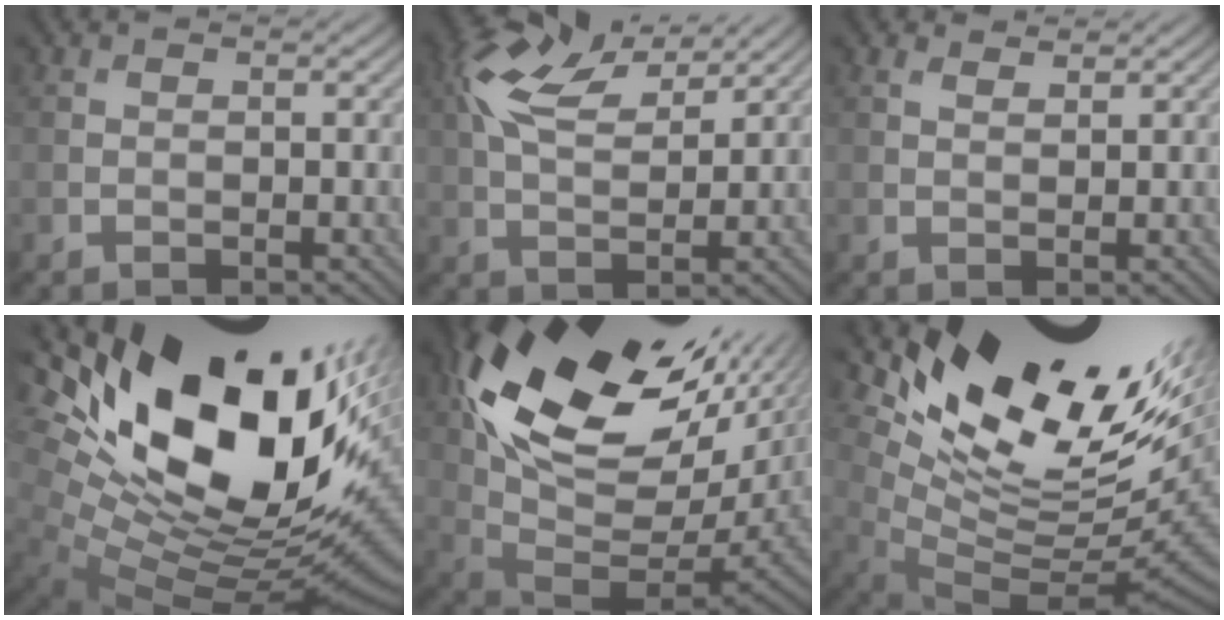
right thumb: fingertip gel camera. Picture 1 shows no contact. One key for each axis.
{"total": 7.9, "fx": 4.8, "fy": 3.0, "fz": 5.5, "tx": -0.121, "ty": 0.013, "tz": 0.100}
{"total": 2.0, "fx": 1.9, "fy": 0.5, "fz": 0.6, "tx": -0.015, "ty": 0.001, "tz": 0.042}
{"total": 19.4, "fx": 6.4, "fy": 10.2, "fz": 15.2, "tx": -0.268, "ty": -0.007, "tz": 0.137}
{"total": 19.0, "fx": 7.4, "fy": 10.0, "fz": 14.4, "tx": -0.255, "ty": -0.010, "tz": 0.169}
{"total": 16.9, "fx": 9.1, "fy": 6.4, "fz": 12.7, "tx": -0.200, "ty": -0.002, "tz": 0.183}